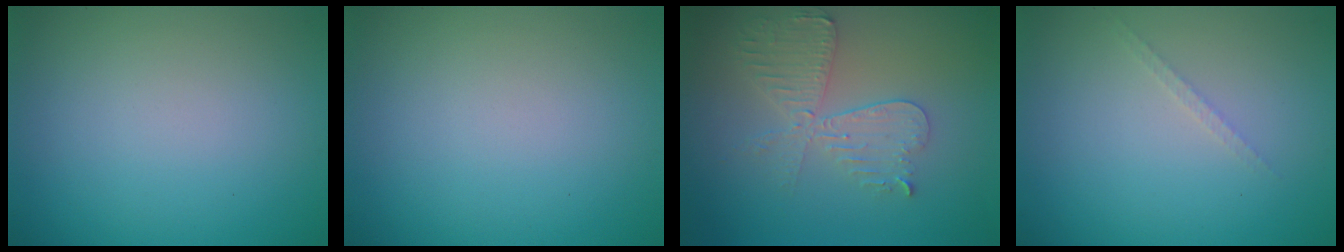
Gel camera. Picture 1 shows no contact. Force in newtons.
{"total": 0.0}
{"total": 4.3, "press": 3.8, "slide": 2.2}
{"total": 0.8, "press": 0.8, "slide": 0.0}